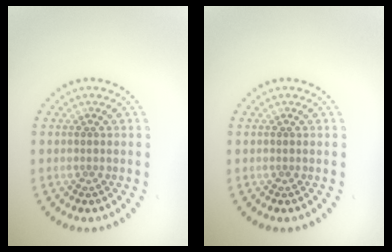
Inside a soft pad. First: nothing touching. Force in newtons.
{"total": 0.0}